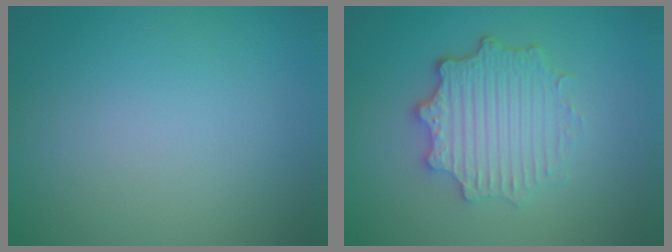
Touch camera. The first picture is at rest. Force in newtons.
{"total": 4.8, "press": 3.8, "slide": 3.0}